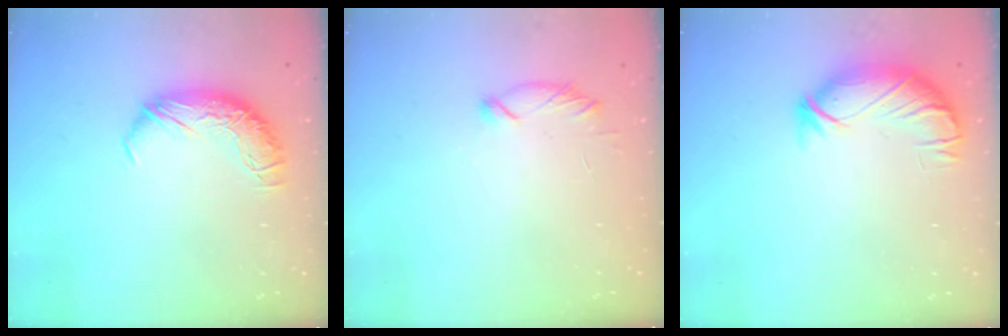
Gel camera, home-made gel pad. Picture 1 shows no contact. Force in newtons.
{"total": 6.4, "press": 6.4, "slide": 1.0}
{"total": 3.6, "press": 3.0, "slide": 2.0}